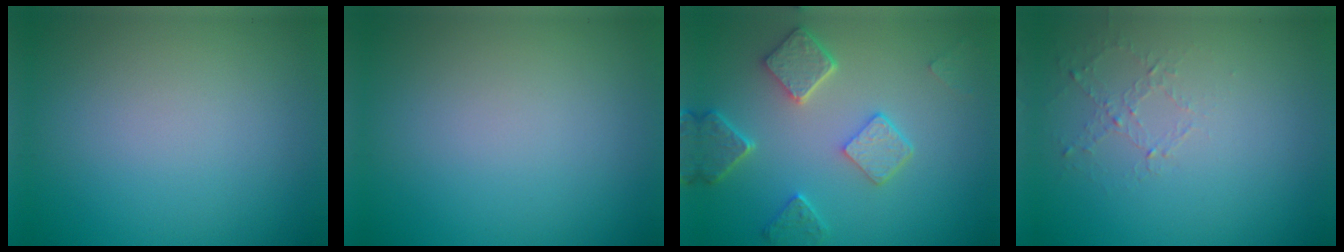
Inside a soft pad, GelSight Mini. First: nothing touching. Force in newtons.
{"total": 0.0}
{"total": 4.6, "press": 3.6, "slide": 2.8}
{"total": 1.0, "press": 0.4, "slide": 0.9}